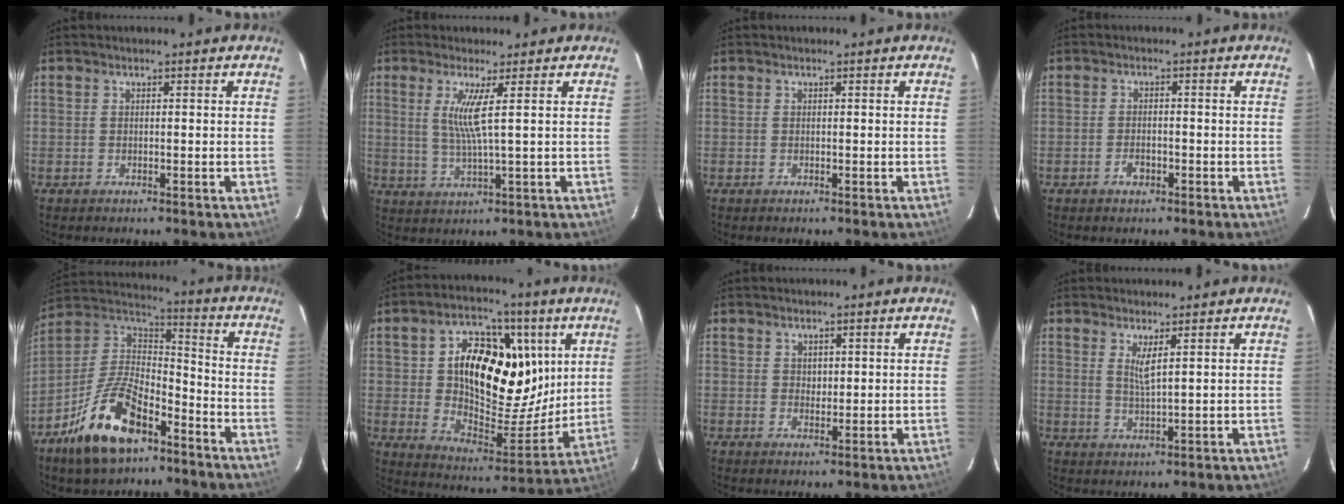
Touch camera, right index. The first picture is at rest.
{"total": 5.0, "force": [1.6, -0.7, 4.7], "torque": [-0.089, -0.012, 0.031]}
{"total": 0.0}
{"total": 2.3, "force": [-1.2, 1.4, 1.4], "torque": [-0.029, 0.001, -0.022]}
{"total": 17.7, "force": [-10.6, 8.1, 11.6], "torque": [-0.246, 0.002, -0.193]}
{"total": 21.2, "force": [6.1, 13.1, 15.5], "torque": [-0.272, 0.009, 0.107]}
{"total": 1.7, "force": [0.8, 1.4, 0.6], "torque": [-0.006, 0.004, 0.015]}
{"total": 3.1, "force": [1.6, 0.2, 2.6], "torque": [-0.051, -0.009, 0.027]}